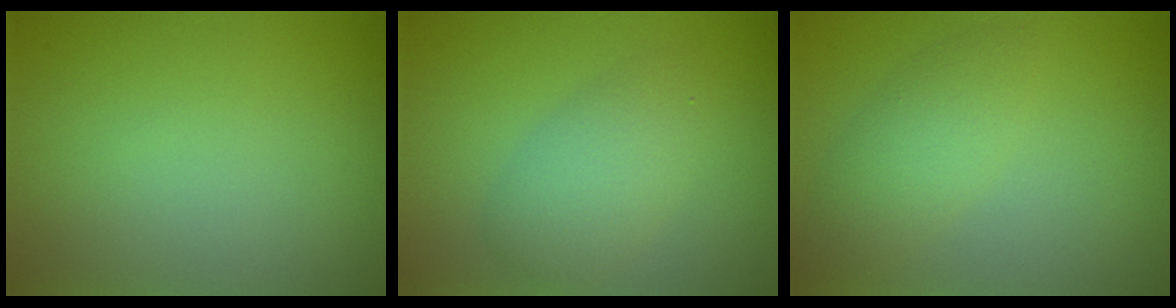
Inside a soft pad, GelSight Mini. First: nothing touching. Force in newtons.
{"total": 3.6, "press": 3.6, "slide": 0.0}
{"total": 3.0, "press": 3.0, "slide": 0.1}